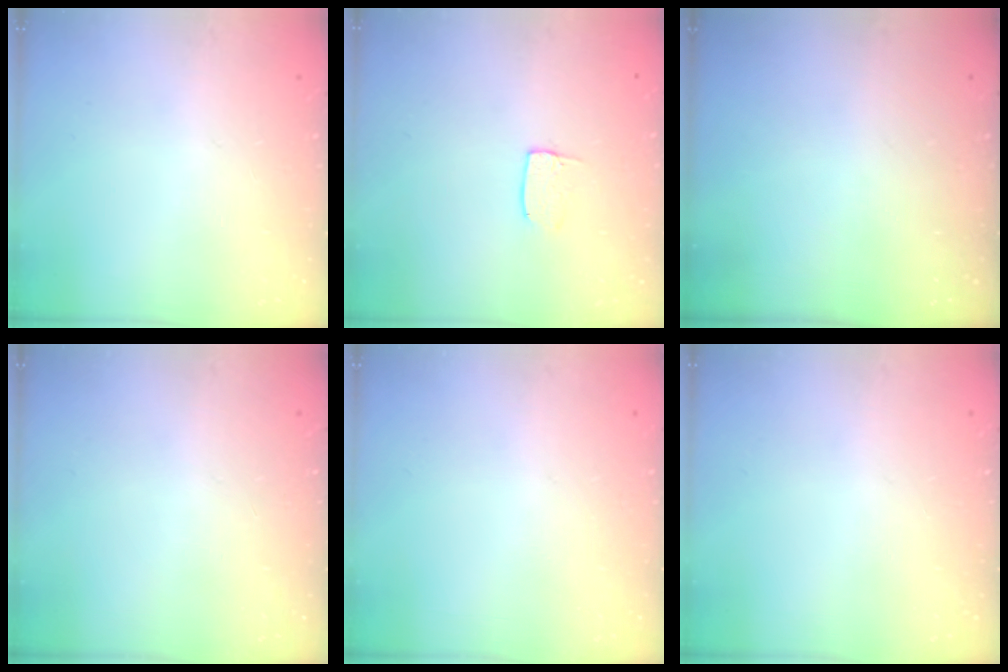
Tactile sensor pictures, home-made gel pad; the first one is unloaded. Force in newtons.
{"total": 3.8, "press": 3.8, "slide": 0.2}
{"total": 0.0}
{"total": 0.0}
{"total": 0.0}
{"total": 0.0}